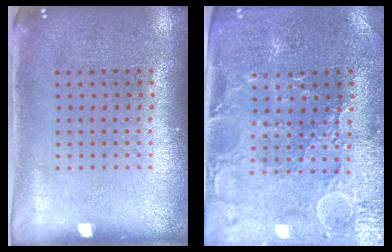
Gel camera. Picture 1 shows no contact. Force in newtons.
{"total": 1.3, "press": 1.3, "slide": 0.4}